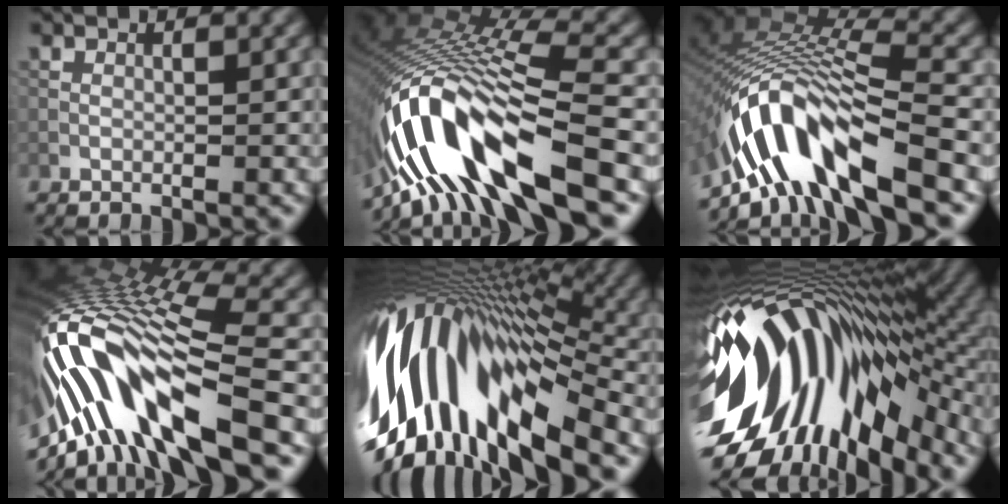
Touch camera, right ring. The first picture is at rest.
{"total": 13.1, "force": [-6.7, 3.8, 10.6], "torque": [-0.206, 0.014, -0.101]}
{"total": 11.0, "force": [-6.9, 2.9, 8.0], "torque": [-0.143, 0.012, -0.116]}
{"total": 14.6, "force": [-4.3, 4.0, 13.3], "torque": [-0.266, 0.016, -0.063]}
{"total": 16.1, "force": [-3.3, 7.4, 13.9], "torque": [-0.272, -0.003, -0.053]}
{"total": 16.3, "force": [-2.3, 8.8, 13.6], "torque": [-0.237, 0.006, -0.052]}